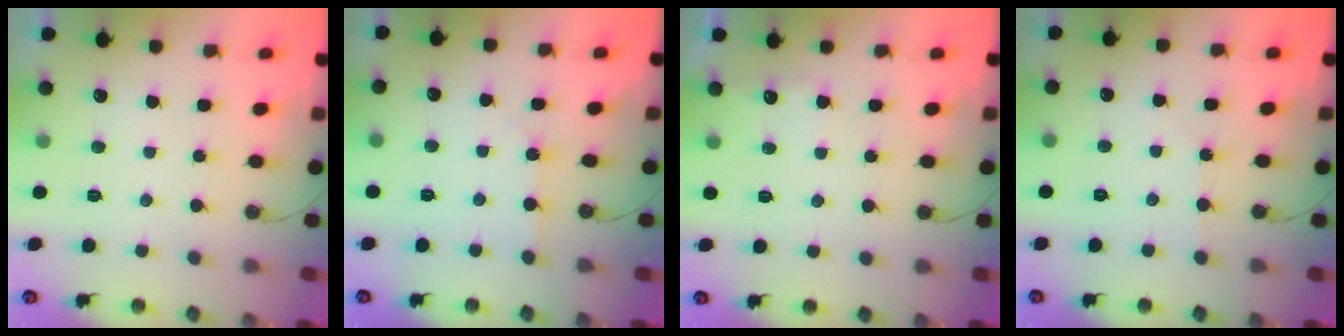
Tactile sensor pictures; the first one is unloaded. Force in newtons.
{"total": 2.7, "press": 2.7, "slide": 0.4}
{"total": 4.2, "press": 4.1, "slide": 0.6}
{"total": 1.6, "press": 1.5, "slide": 0.3}